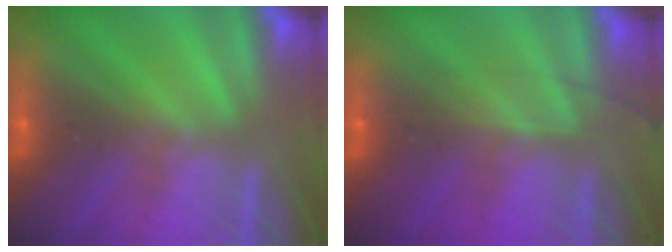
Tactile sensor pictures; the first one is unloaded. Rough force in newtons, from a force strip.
{"total": 2.5}